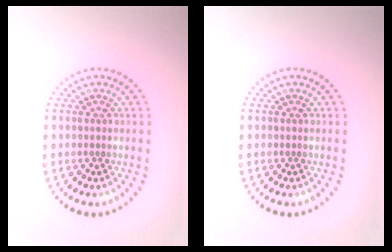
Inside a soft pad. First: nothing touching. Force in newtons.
{"total": 0.0}